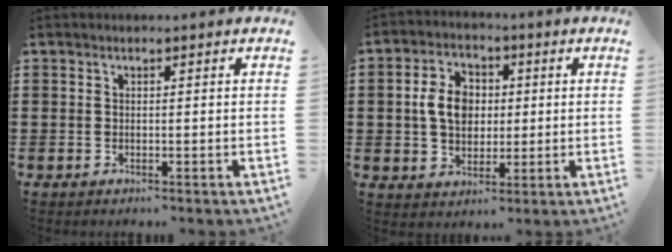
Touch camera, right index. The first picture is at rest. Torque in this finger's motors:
{"motor_torque": [0.96, -0.46, 0.79, 0.11]}